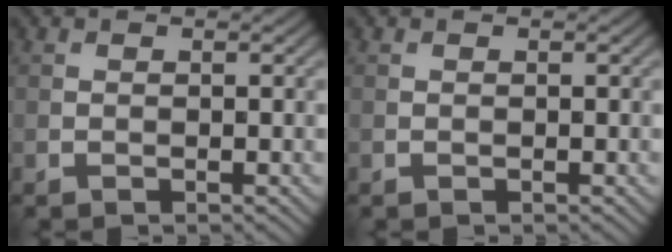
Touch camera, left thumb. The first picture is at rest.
{"total": 0.0}